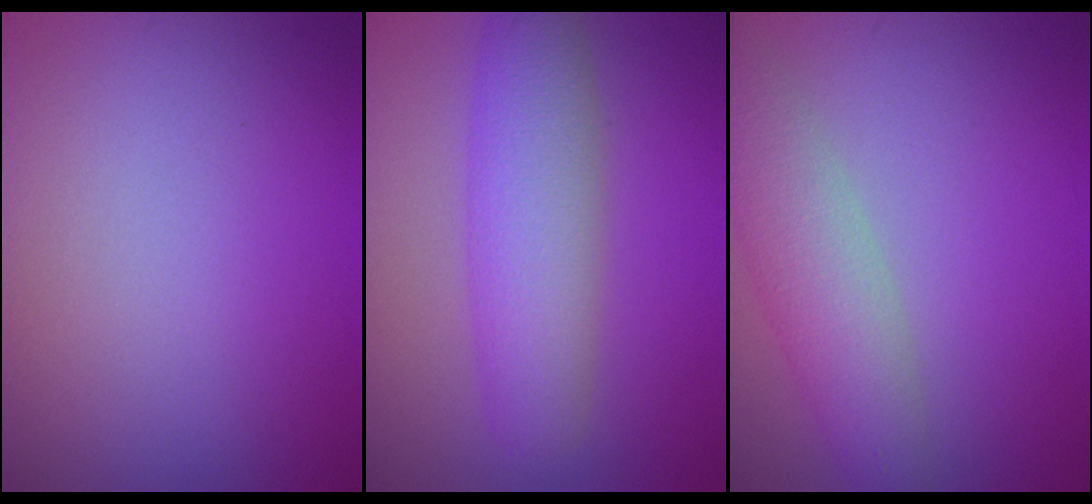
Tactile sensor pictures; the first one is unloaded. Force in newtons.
{"total": 5.3, "press": 5.3, "slide": 0.2}
{"total": 4.7, "press": 4.7, "slide": 0.3}